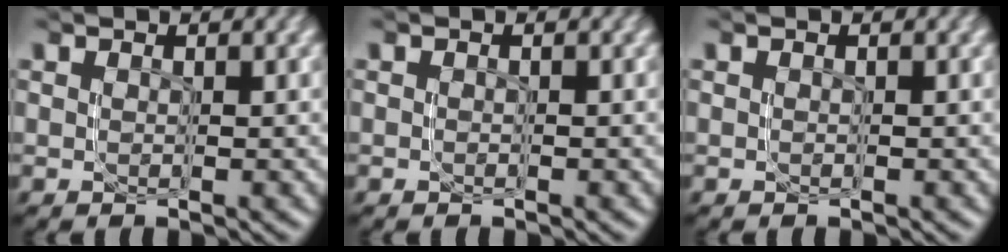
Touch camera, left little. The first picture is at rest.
{"total": 0.0}
{"total": 0.0}